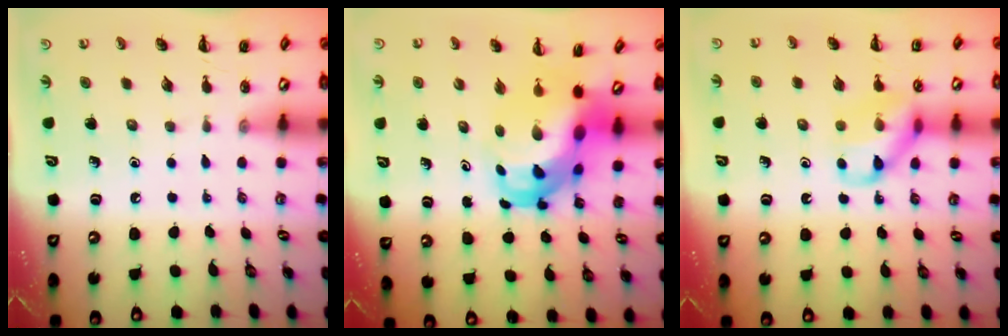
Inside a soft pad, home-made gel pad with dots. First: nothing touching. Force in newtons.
{"total": 9.2, "press": 8.9, "slide": 2.4}
{"total": 10.9, "press": 10.8, "slide": 1.5}